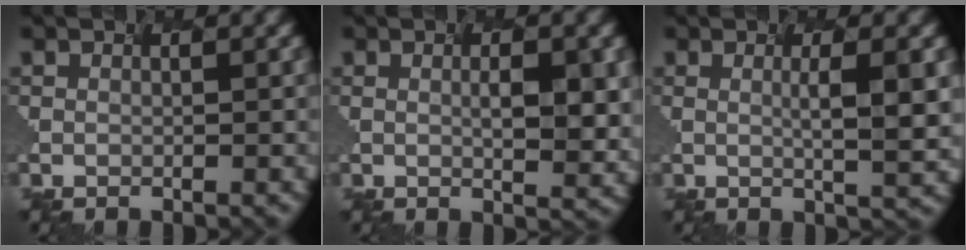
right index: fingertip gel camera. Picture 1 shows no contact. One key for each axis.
{"total": 3.1, "fx": 0.2, "fy": 0.7, "fz": 3.0, "tx": -0.045, "ty": 0.000, "tz": 0.015}
{"total": 3.1, "fx": 0.1, "fy": 0.5, "fz": 3.1, "tx": -0.042, "ty": 0.001, "tz": 0.010}